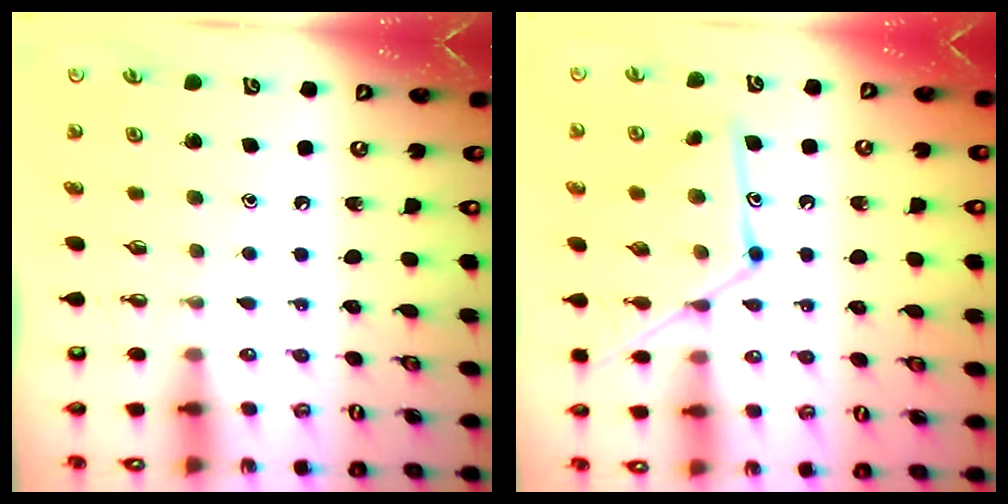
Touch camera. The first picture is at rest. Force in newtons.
{"total": 12.9, "press": 12.8, "slide": 0.6}